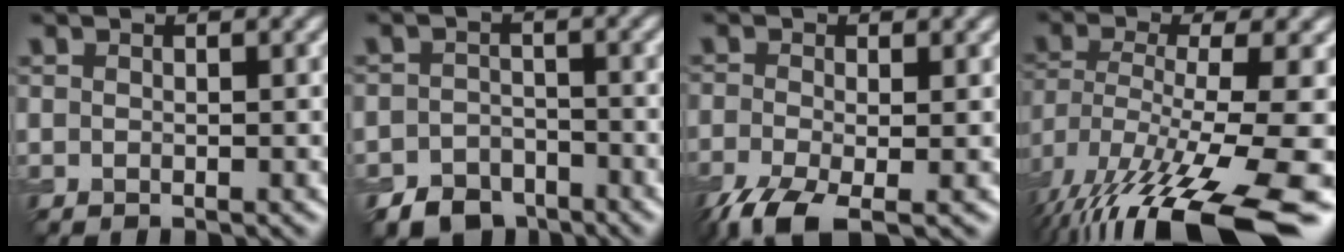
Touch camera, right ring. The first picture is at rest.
{"total": 4.6, "force": [-3.4, 2.8, 1.2], "torque": [-0.013, -0.005, -0.060]}
{"total": 5.5, "force": [-3.4, 1.7, 3.9], "torque": [-0.089, -0.017, -0.073]}
{"total": 15.0, "force": [-8.2, 4.1, 11.9], "torque": [-0.241, -0.026, -0.118]}